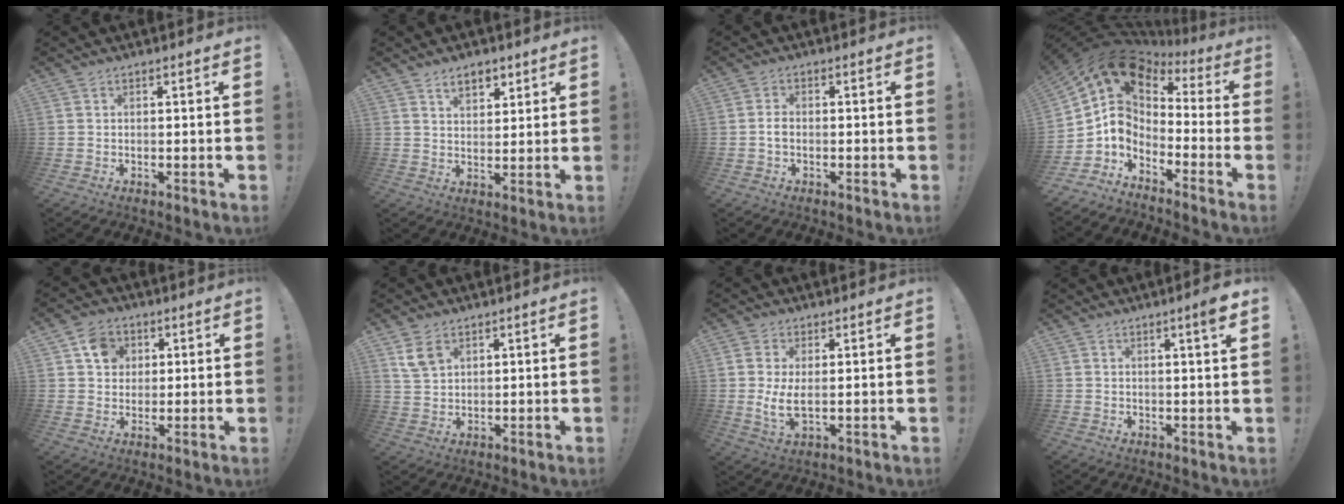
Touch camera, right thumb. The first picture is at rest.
{"total": 6.1, "force": [3.9, 3.5, 3.1], "torque": [-0.041, -0.013, 0.070]}
{"total": 1.9, "force": [-0.5, 1.2, 1.3], "torque": [-0.023, 0.008, -0.008]}
{"total": 9.5, "force": [2.4, 7.5, 5.3], "torque": [-0.093, -0.031, 0.040]}
{"total": 8.0, "force": [3.0, 7.0, 2.5], "torque": [-0.038, -0.004, 0.060]}
{"total": 6.1, "force": [3.7, 3.8, 3.1], "torque": [-0.047, -0.014, 0.072]}
{"total": 6.5, "force": [1.0, 3.2, 5.6], "torque": [-0.101, -0.016, 0.019]}
{"total": 3.8, "force": [2.0, -0.3, 3.2], "torque": [-0.039, -0.013, 0.026]}